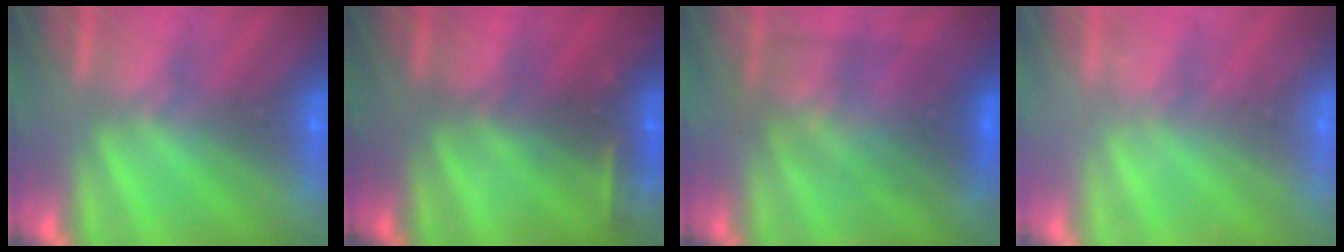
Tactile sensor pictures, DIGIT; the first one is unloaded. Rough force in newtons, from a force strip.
{"total": 2.4}
{"total": 2.9}
{"total": 2.3}